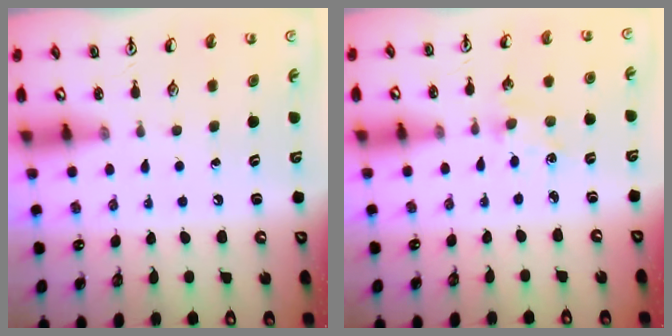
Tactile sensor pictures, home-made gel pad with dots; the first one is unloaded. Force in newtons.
{"total": 1.9, "press": 1.8, "slide": 0.3}